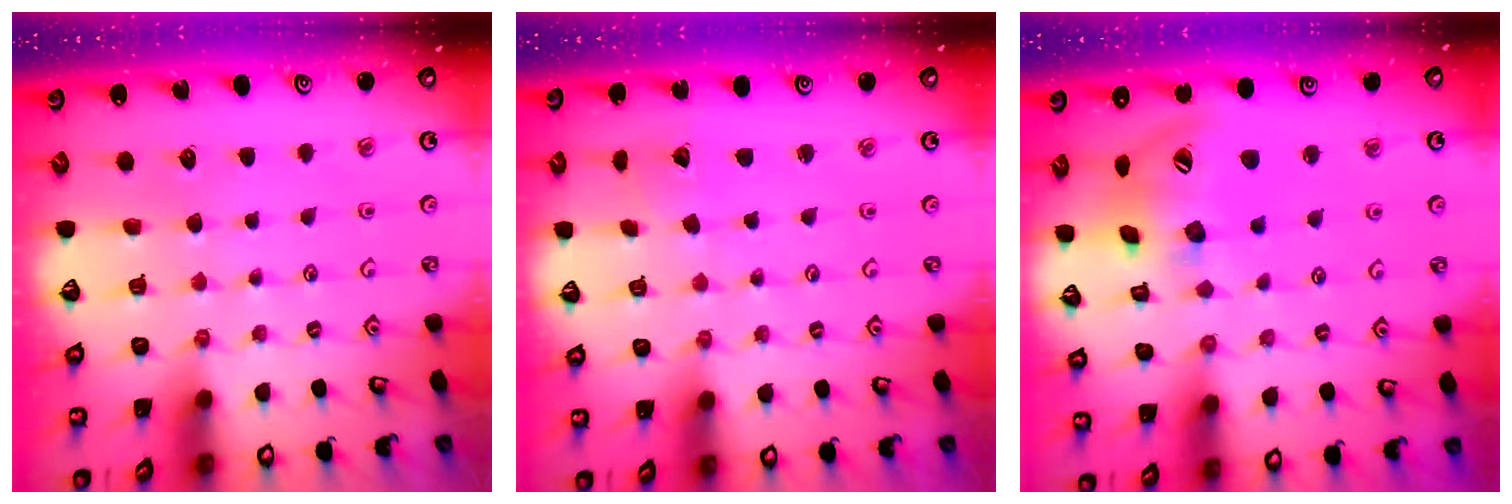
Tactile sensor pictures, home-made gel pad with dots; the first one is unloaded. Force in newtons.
{"total": 1.7, "press": 1.7, "slide": 0.1}
{"total": 18.0, "press": 17.9, "slide": 2.5}